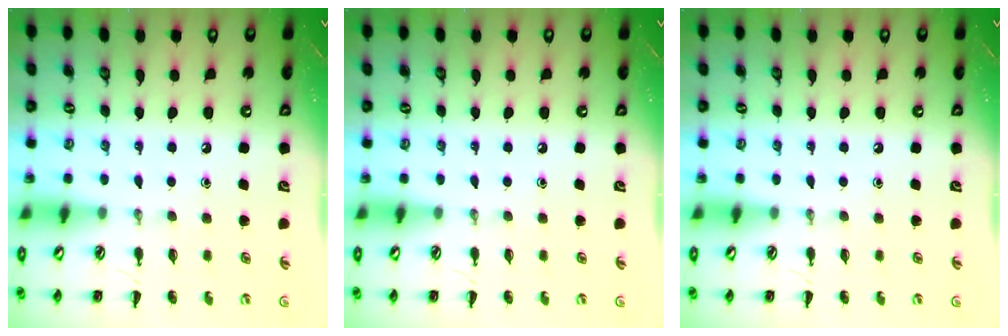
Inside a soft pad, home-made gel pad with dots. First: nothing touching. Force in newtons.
{"total": 0.0}
{"total": 0.0}